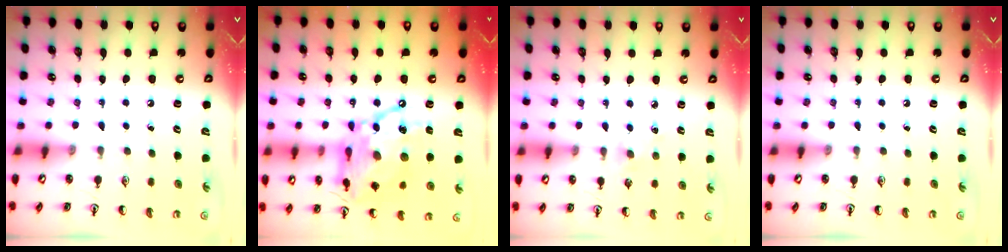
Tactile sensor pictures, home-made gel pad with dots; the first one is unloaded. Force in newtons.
{"total": 20.2, "press": 20.1, "slide": 1.7}
{"total": 3.1, "press": 3.1, "slide": 0.5}
{"total": 0.0}